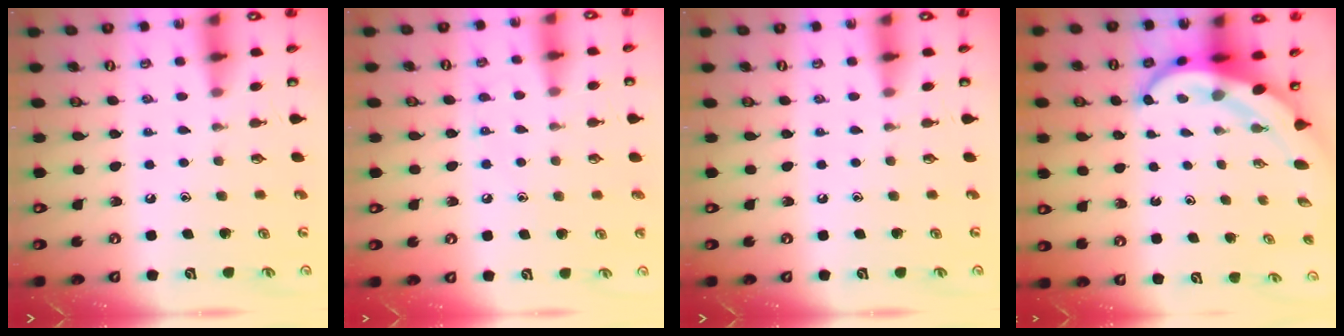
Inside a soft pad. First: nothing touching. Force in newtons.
{"total": 5.1, "press": 5.1, "slide": 0.4}
{"total": 0.0}
{"total": 8.1, "press": 7.9, "slide": 1.8}